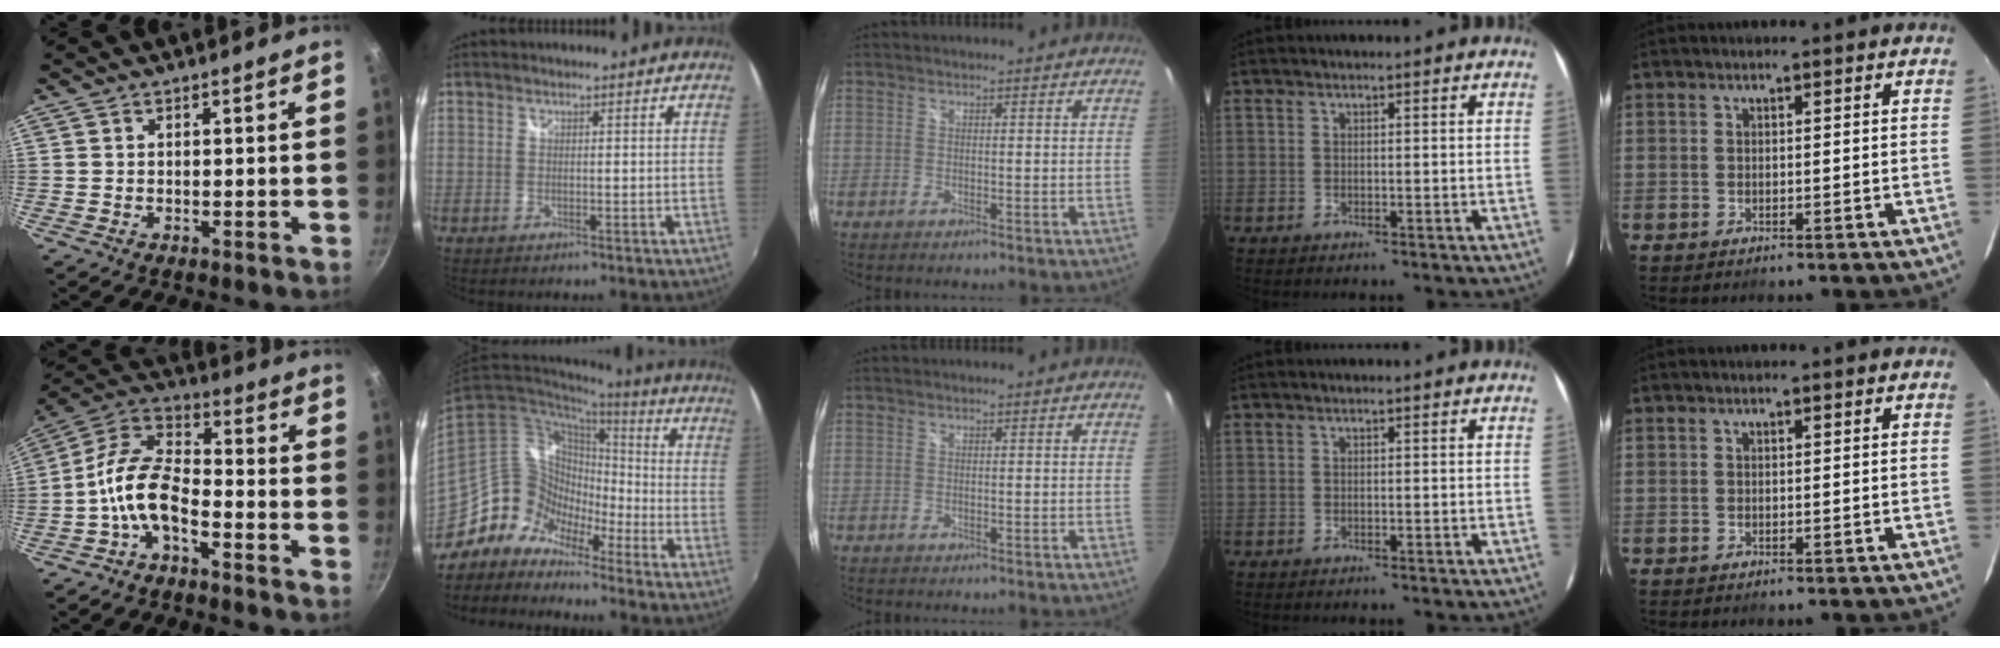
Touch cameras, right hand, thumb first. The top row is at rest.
{"thumb": {"total": 10.8, "force": [-4.5, 5.6, 8.0], "torque": [-0.147, 0.054, -0.105]}, "index": {"total": 12.8, "force": [-9.4, 8.1, 3.3], "torque": [-0.061, 0.030, -0.183]}}